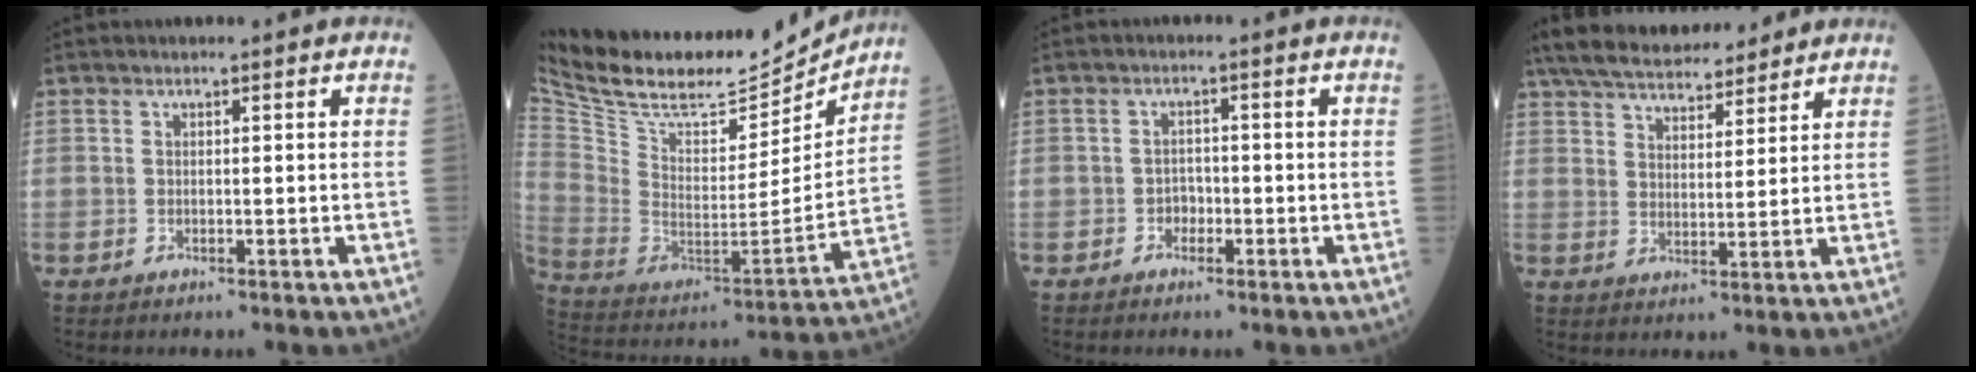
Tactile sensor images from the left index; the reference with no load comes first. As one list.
[{"total": 26.7, "force": [23.5, 6.7, 10.8], "torque": [-0.211, -0.018, 0.370]}, {"total": 1.8, "force": [-1.0, 1.3, 0.8], "torque": [-0.008, 0.006, -0.018]}, {"total": 18.5, "force": [16.0, 5.2, 7.9], "torque": [-0.149, 0.046, 0.252]}]